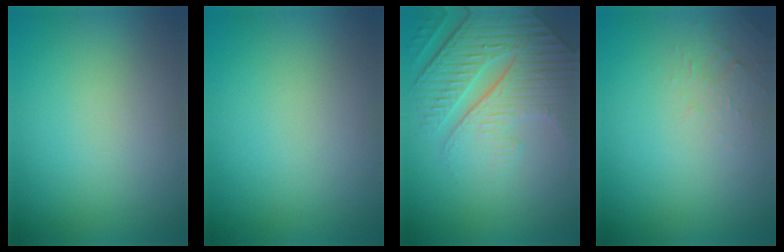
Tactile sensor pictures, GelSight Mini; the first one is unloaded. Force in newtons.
{"total": 0.0}
{"total": 6.4, "press": 5.4, "slide": 3.4}
{"total": 1.4, "press": 1.4, "slide": 0.2}